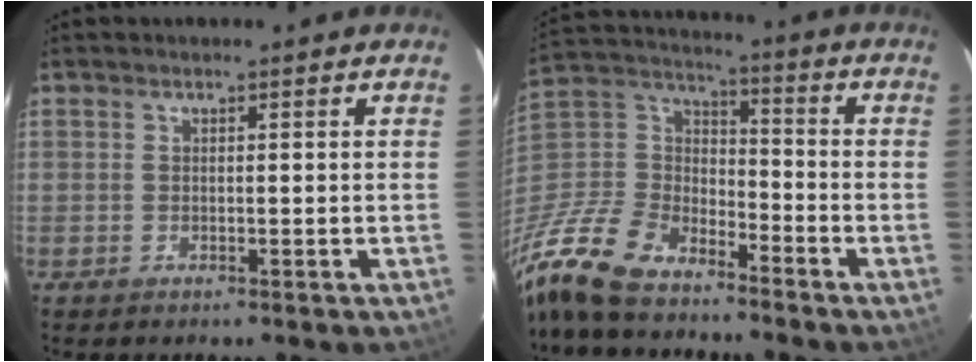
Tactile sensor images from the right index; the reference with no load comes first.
{"total": 20.4, "force": [-14.8, 9.5, 10.2], "torque": [-0.257, -0.009, -0.282]}